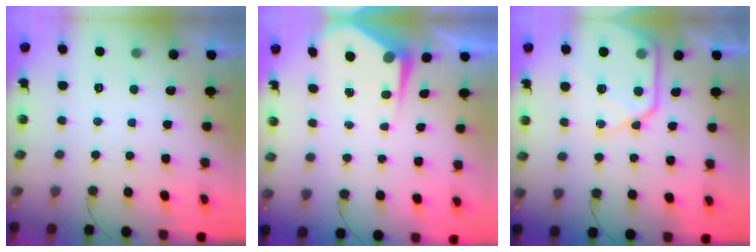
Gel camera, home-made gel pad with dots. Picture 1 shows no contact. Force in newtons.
{"total": 5.9, "press": 5.9, "slide": 0.4}
{"total": 15.7, "press": 15.7, "slide": 1.3}